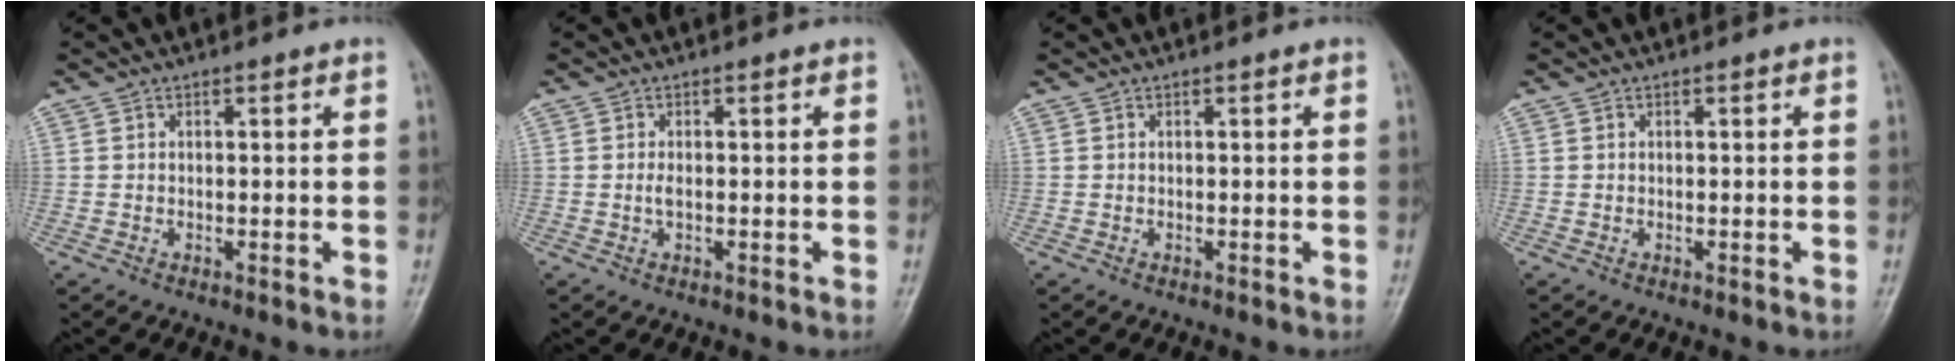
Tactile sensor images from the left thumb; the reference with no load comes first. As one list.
[{"total": 1.1, "force": [0.0, 0.4, 1.1], "torque": [-0.022, -0.001, 0.000]}, {"total": 0.0}, {"total": 0.0}]